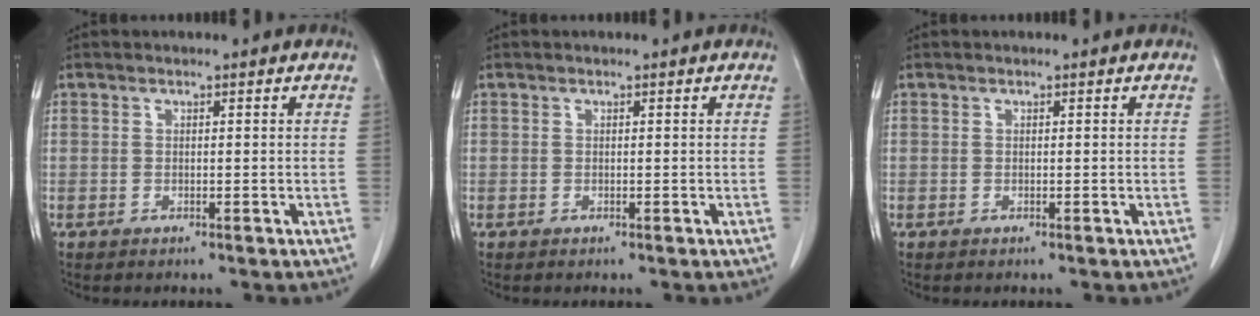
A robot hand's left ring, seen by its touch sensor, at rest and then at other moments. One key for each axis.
{"total": 0.0}
{"total": 0.0}